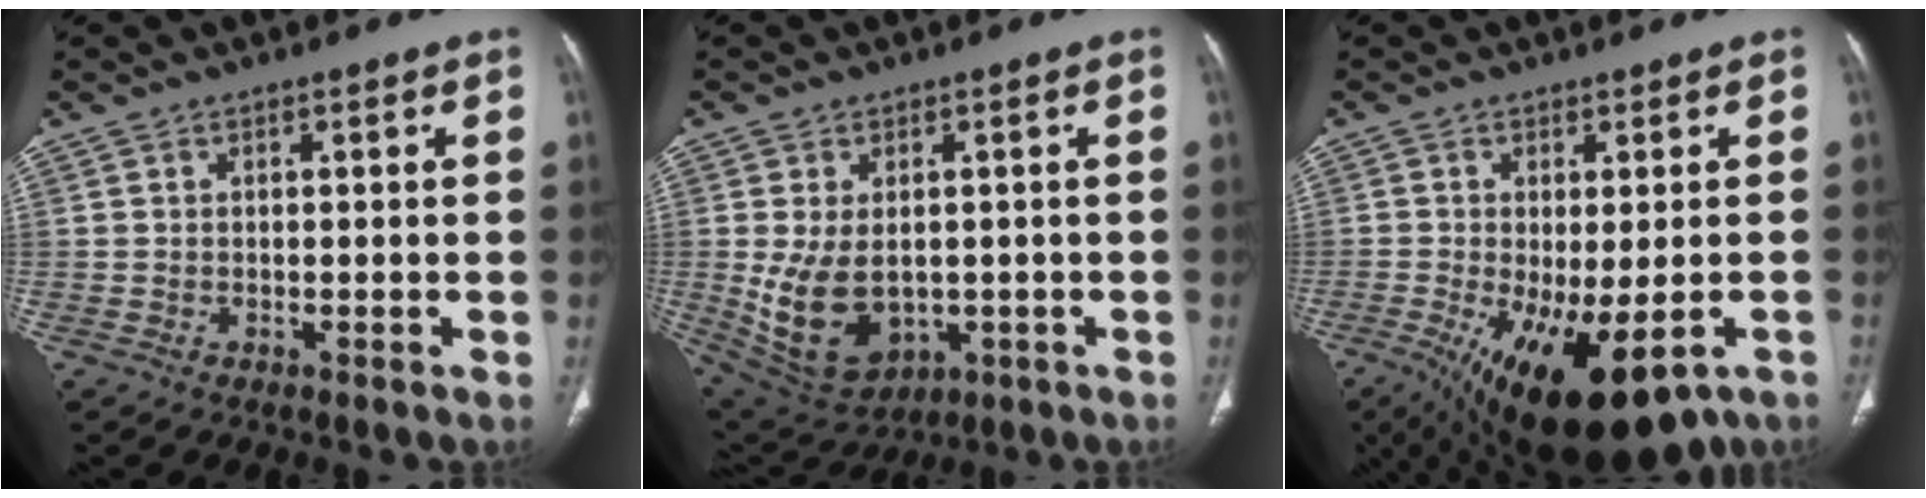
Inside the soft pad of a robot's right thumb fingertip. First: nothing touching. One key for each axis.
{"total": 12.0, "fx": -1.1, "fy": 8.0, "fz": 8.9, "tx": -0.149, "ty": -0.007, "tz": 0.012}
{"total": 17.7, "fx": -8.1, "fy": 7.3, "fz": 14.0, "tx": -0.216, "ty": -0.019, "tz": -0.109}